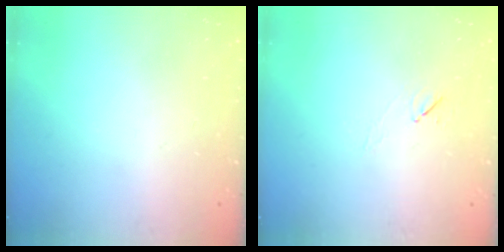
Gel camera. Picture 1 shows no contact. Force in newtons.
{"total": 4.8, "press": 4.4, "slide": 2.0}